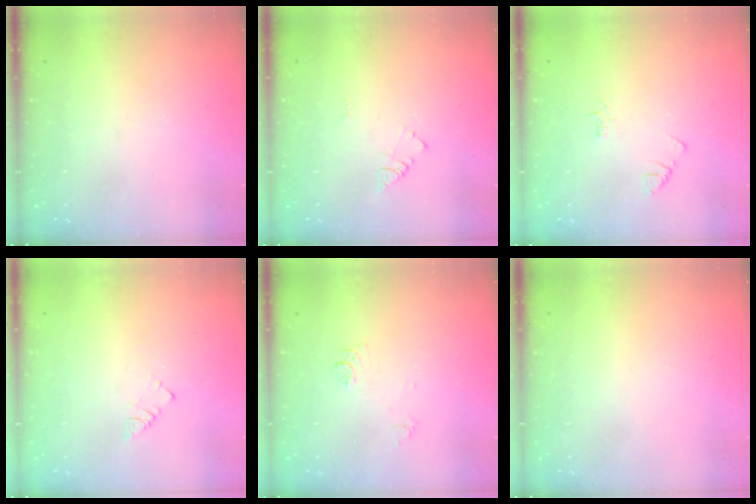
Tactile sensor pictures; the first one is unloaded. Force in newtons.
{"total": 5.4, "press": 5.4, "slide": 0.5}
{"total": 2.1, "press": 2.1, "slide": 0.4}
{"total": 2.3, "press": 2.3, "slide": 0.4}
{"total": 7.4, "press": 7.3, "slide": 0.8}
{"total": 1.8, "press": 1.8, "slide": 0.2}